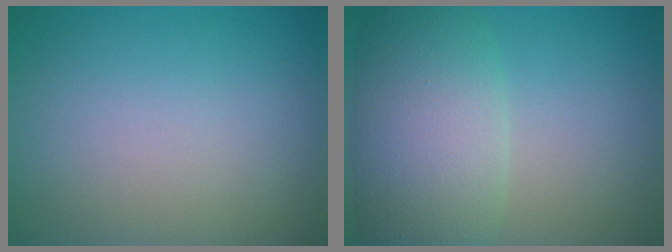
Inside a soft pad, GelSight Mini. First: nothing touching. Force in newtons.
{"total": 8.3, "press": 8.2, "slide": 0.4}